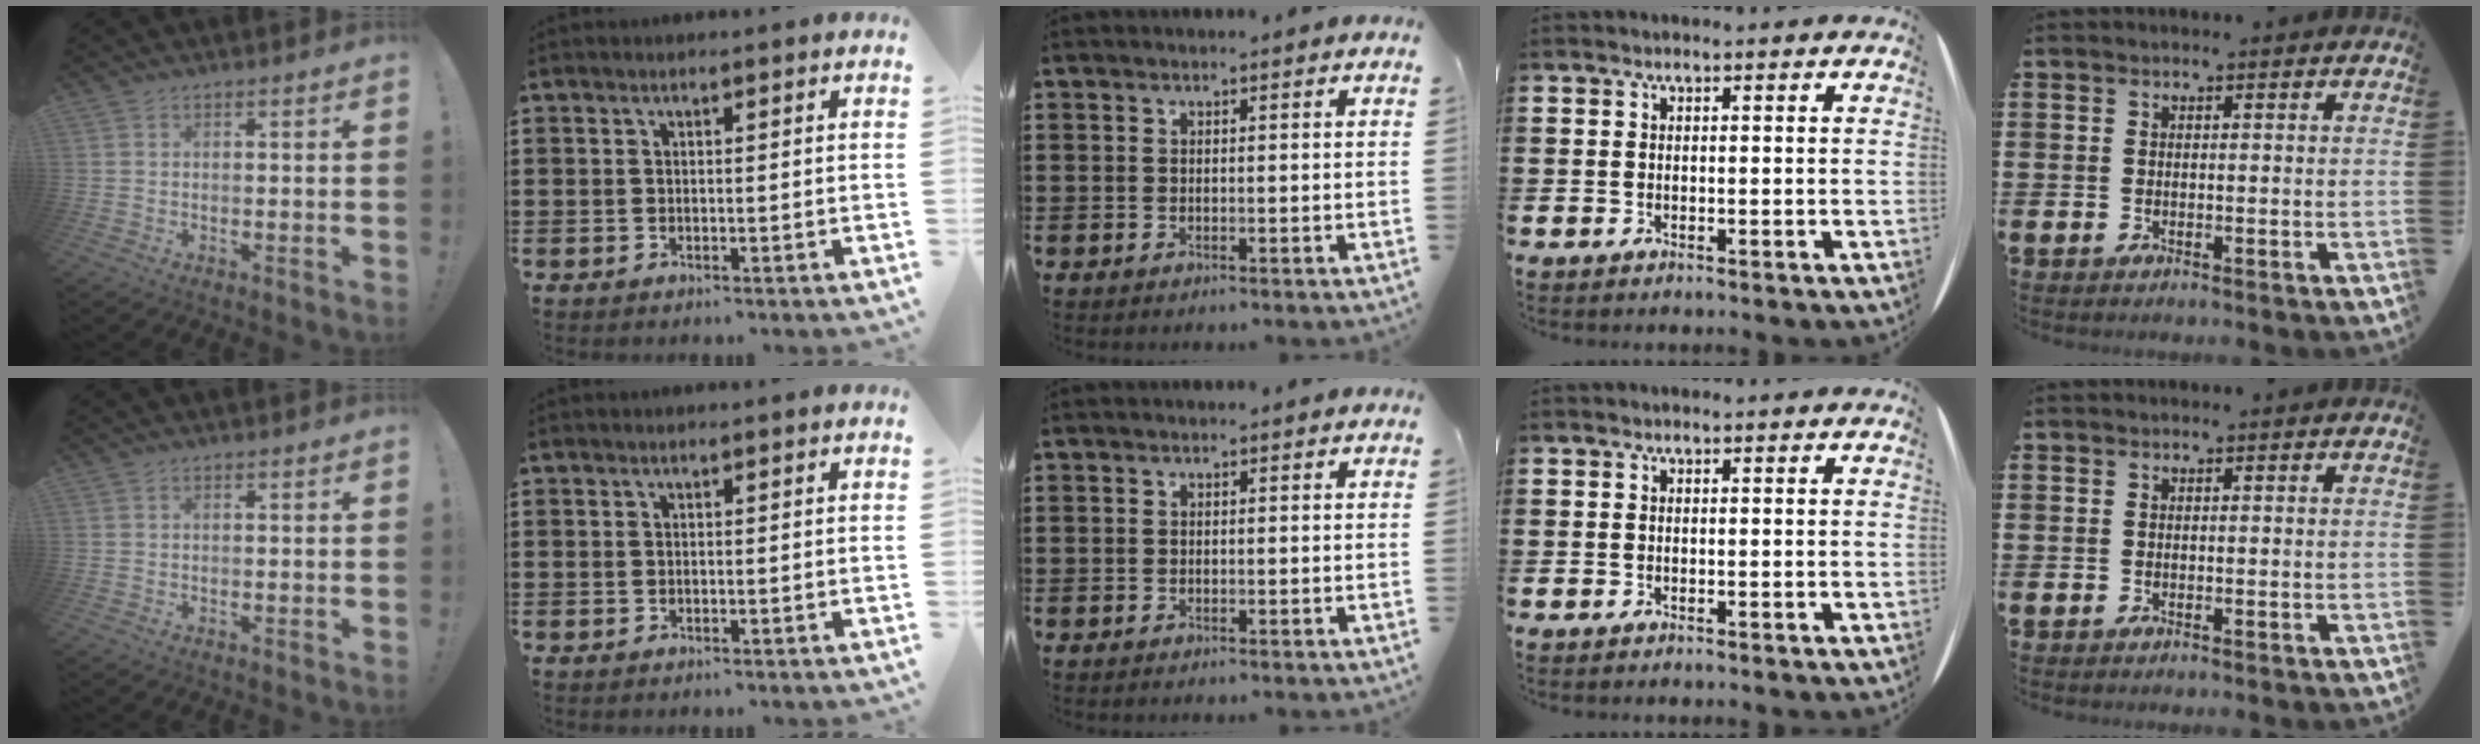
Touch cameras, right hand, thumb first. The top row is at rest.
{}